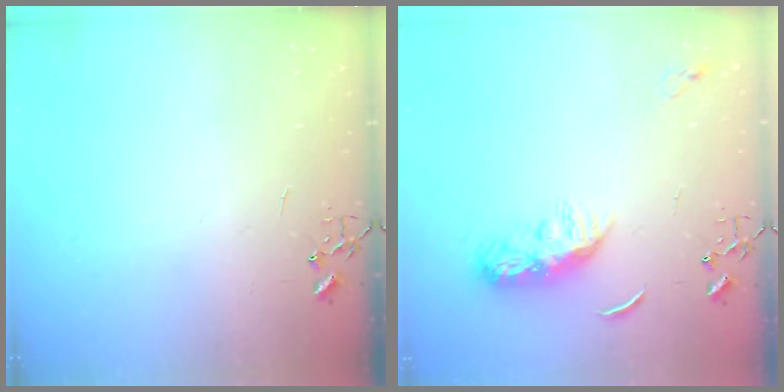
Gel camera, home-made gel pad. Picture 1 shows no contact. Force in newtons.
{"total": 8.4, "press": 8.4, "slide": 0.4}